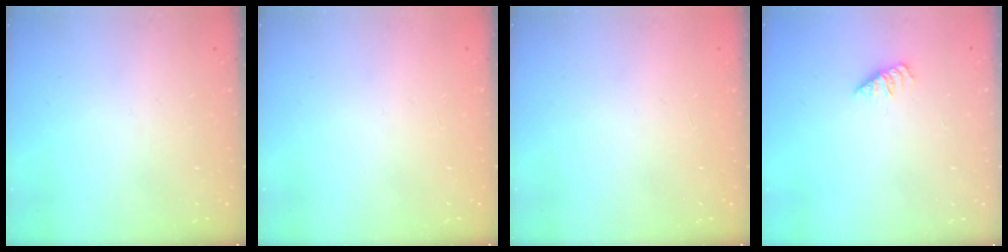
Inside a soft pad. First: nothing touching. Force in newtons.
{"total": 0.0}
{"total": 0.0}
{"total": 1.4, "press": 1.3, "slide": 0.3}